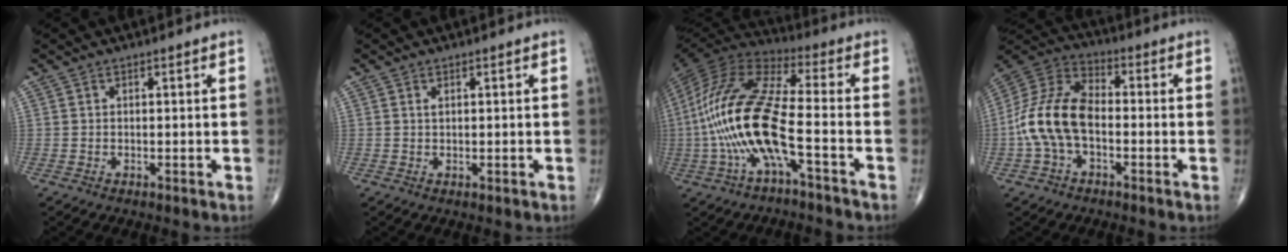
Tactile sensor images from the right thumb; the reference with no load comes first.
{"total": 0.8, "force": [0.4, 0.3, 0.6], "torque": [-0.010, -0.002, 0.007]}
{"total": 19.9, "force": [-4.7, 5.8, 18.4], "torque": [-0.406, 0.038, -0.088]}
{"total": 14.1, "force": [-2.3, 8.3, 11.2], "torque": [-0.228, 0.039, -0.052]}